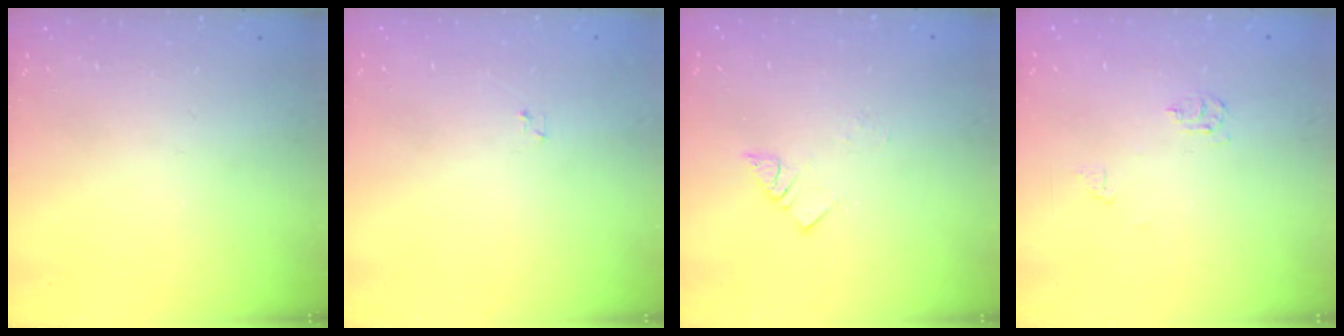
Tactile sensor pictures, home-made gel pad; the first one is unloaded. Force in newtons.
{"total": 1.6, "press": 1.6, "slide": 0.2}
{"total": 2.7, "press": 2.7, "slide": 0.4}
{"total": 5.5, "press": 5.4, "slide": 0.6}